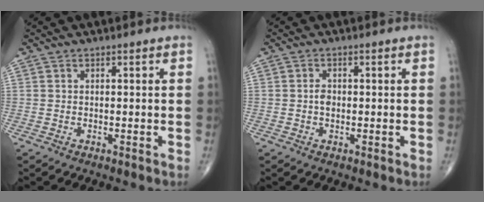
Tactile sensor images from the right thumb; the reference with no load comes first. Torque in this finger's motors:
{"motor_torque": [0.42, 0.16, 0.03, -0.32, -0.01]}